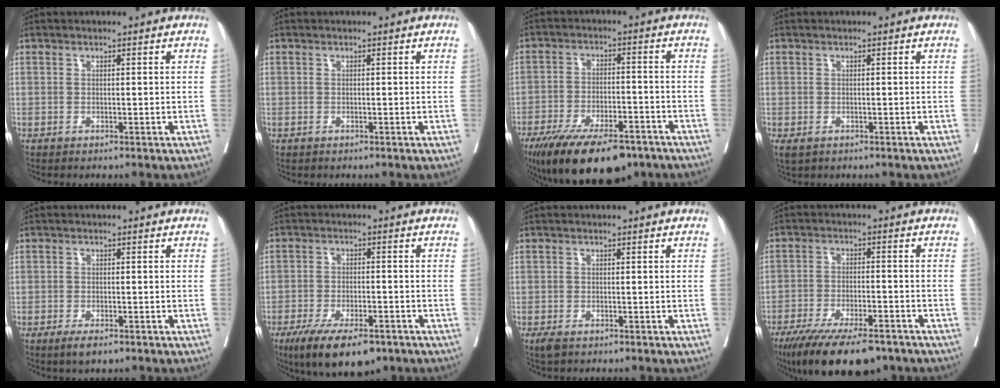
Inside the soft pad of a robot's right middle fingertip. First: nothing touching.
{"total": 0.0}
{"total": 15.6, "force": [-11.4, 5.4, 9.1], "torque": [-0.145, -0.013, -0.183]}
{"total": 1.6, "force": [-0.8, 1.0, 0.9], "torque": [-0.017, -0.003, -0.006]}
{"total": 2.8, "force": [-1.9, 0.9, 1.9], "torque": [-0.034, -0.004, -0.029]}
{"total": 10.8, "force": [-7.4, 3.9, 6.9], "torque": [-0.109, -0.010, -0.118]}
{"total": 1.9, "force": [-1.3, 0.8, 1.1], "torque": [-0.023, -0.005, -0.019]}
{"total": 14.9, "force": [-11.3, 4.0, 8.9], "torque": [-0.141, -0.022, -0.181]}